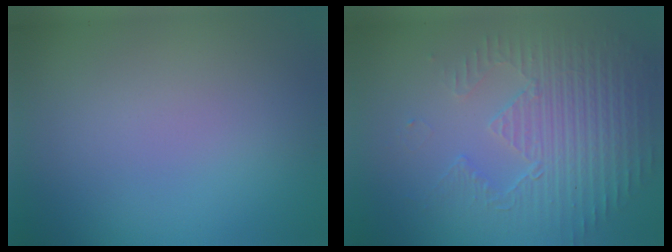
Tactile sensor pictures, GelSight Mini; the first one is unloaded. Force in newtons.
{"total": 3.8, "press": 3.6, "slide": 1.3}